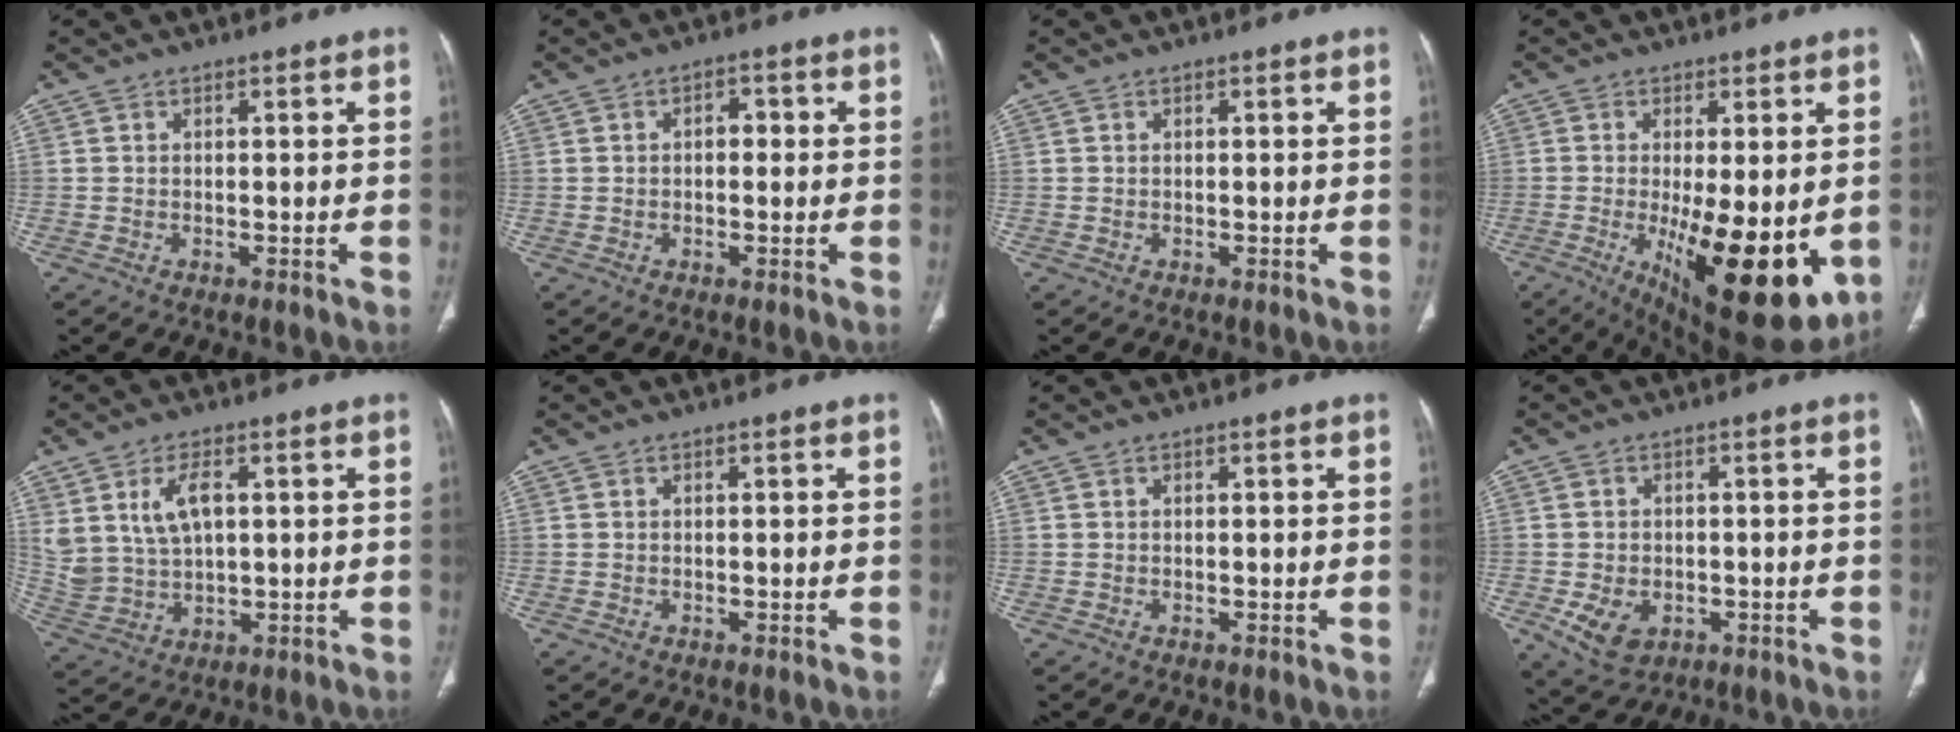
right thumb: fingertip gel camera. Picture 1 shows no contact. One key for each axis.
{"total": 2.6, "fx": 0.2, "fy": 1.6, "fz": 2.0, "tx": -0.022, "ty": 0.010, "tz": -0.001}
{"total": 0.0}
{"total": 18.8, "fx": -3.7, "fy": 6.8, "fz": 17.2, "tx": -0.230, "ty": -0.034, "tz": -0.030}
{"total": 9.2, "fx": 3.1, "fy": 5.3, "fz": 6.9, "tx": -0.135, "ty": -0.007, "tz": 0.074}
{"total": 0.0}
{"total": 0.0}
{"total": 6.7, "fx": -2.0, "fy": 4.9, "fz": 4.2, "tx": -0.068, "ty": 0.002, "tz": -0.022}